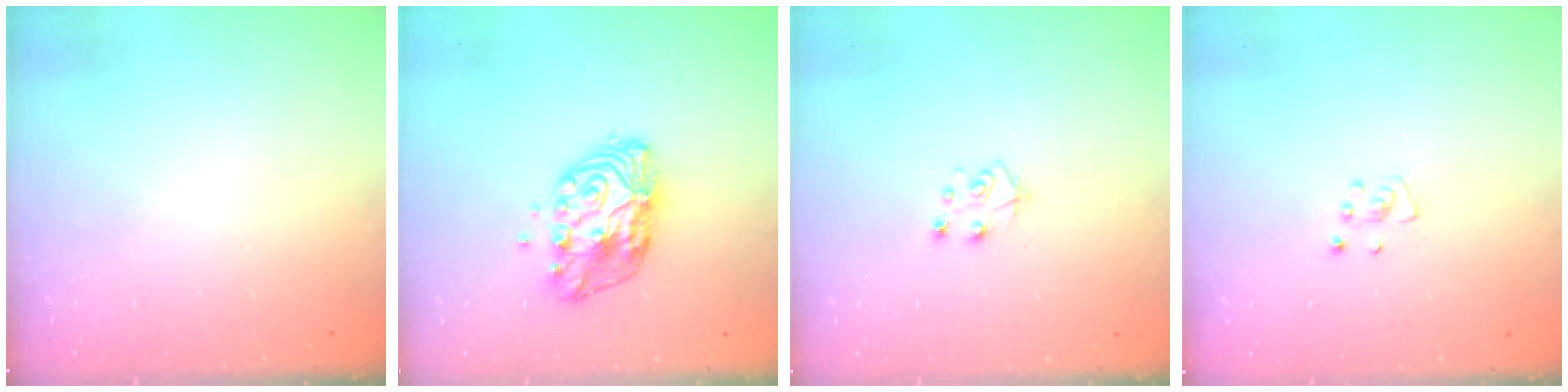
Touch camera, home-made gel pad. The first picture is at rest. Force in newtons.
{"total": 9.8, "press": 9.8, "slide": 0.7}
{"total": 4.8, "press": 4.8, "slide": 0.4}
{"total": 3.4, "press": 3.4, "slide": 0.3}